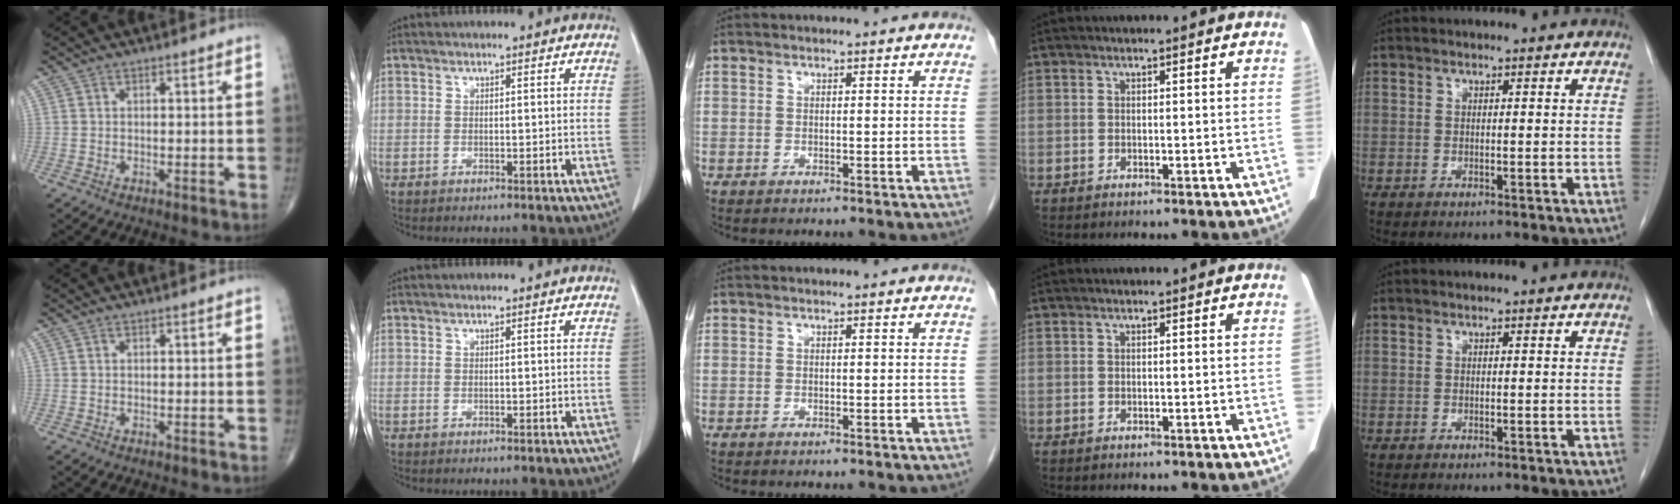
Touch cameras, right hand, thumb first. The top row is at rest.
{}